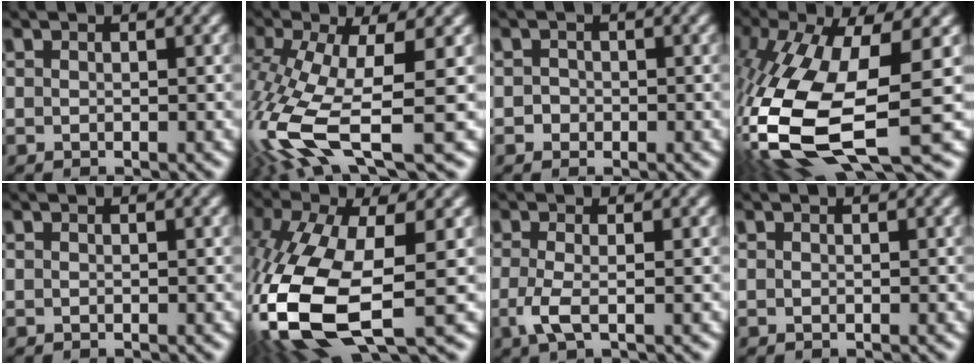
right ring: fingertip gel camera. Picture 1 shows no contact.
{"total": 8.5, "force": [-3.5, 3.3, 7.0], "torque": [-0.172, -0.053, -0.025]}
{"total": 1.3, "force": [-0.5, 1.2, -0.3], "torque": [0.001, -0.007, -0.011]}
{"total": 13.6, "force": [-3.0, 7.3, 11.1], "torque": [-0.295, -0.079, -0.003]}
{"total": 0.0}
{"total": 12.6, "force": [-2.9, 7.6, 9.6], "torque": [-0.265, -0.075, -0.006]}
{"total": 2.2, "force": [-0.8, 0.6, 2.0], "torque": [-0.060, -0.021, -0.008]}
{"total": 0.0}